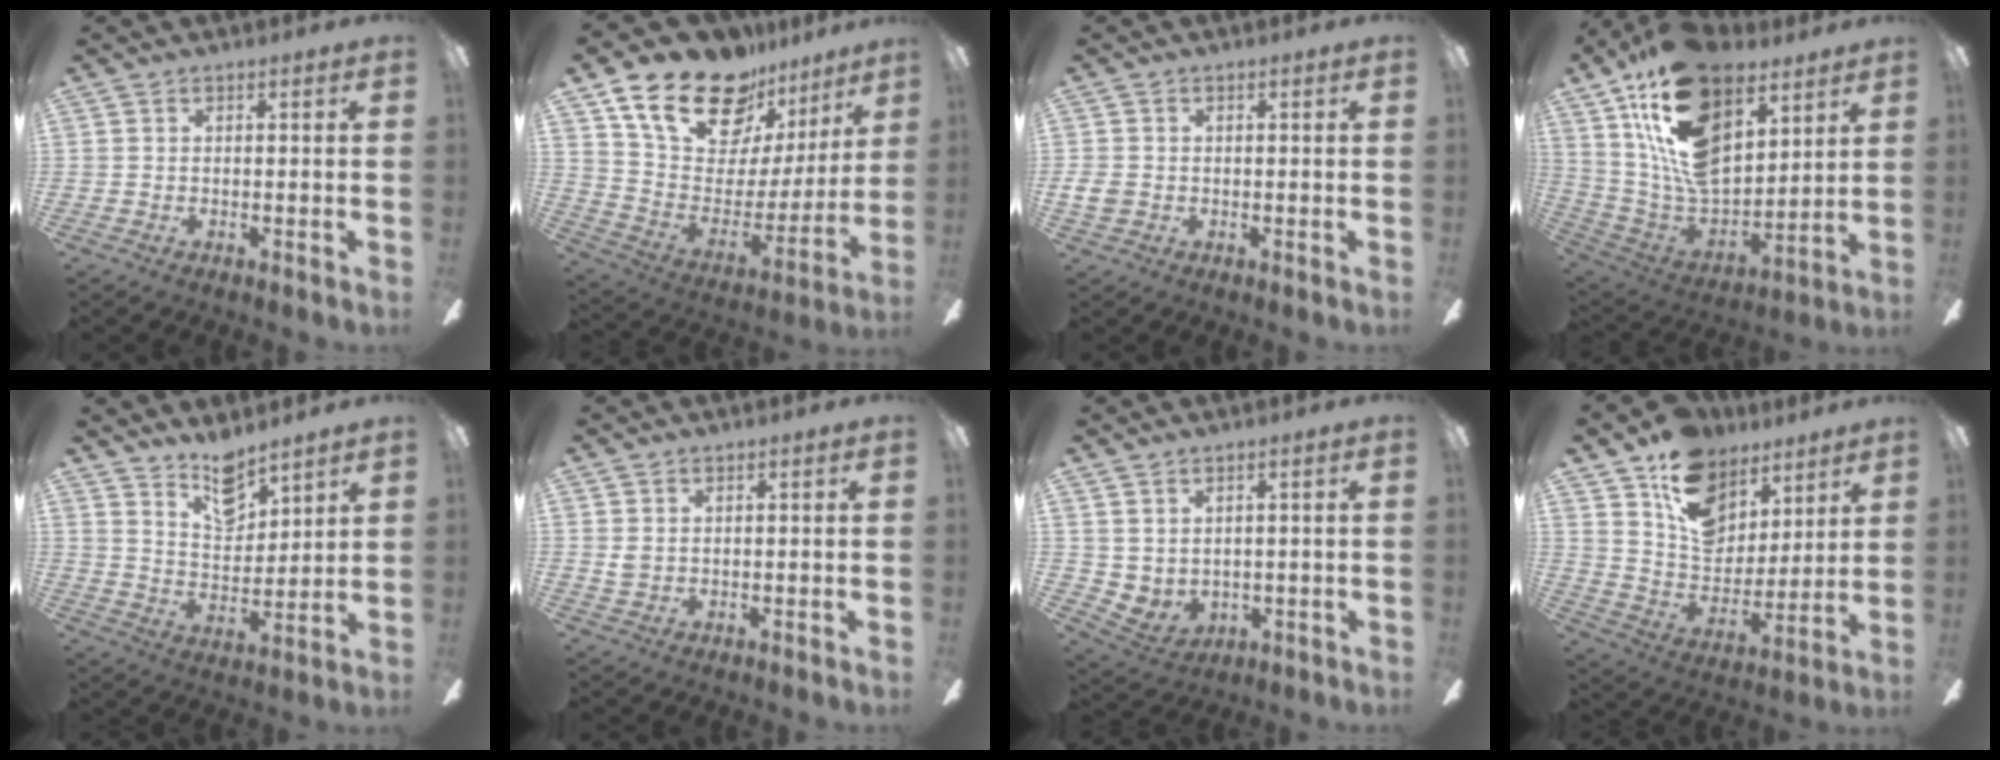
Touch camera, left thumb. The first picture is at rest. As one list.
[{"total": 23.2, "force": [15.8, 12.3, 11.7], "torque": [-0.200, -0.094, 0.290]}, {"total": 3.3, "force": [-0.2, 2.7, 1.8], "torque": [-0.044, 0.004, -0.006]}, {"total": 23.1, "force": [12.5, 13.1, 14.5], "torque": [-0.296, -0.066, 0.220]}, {"total": 10.3, "force": [8.5, 4.1, 4.1], "torque": [-0.060, -0.053, 0.153]}, {"total": 1.9, "force": [0.8, 1.4, 1.0], "torque": [-0.021, 0.004, 0.015]}, {"total": 3.6, "force": [2.0, 2.7, 1.4], "torque": [-0.042, -0.013, 0.038]}, {"total": 16.6, "force": [10.6, 10.6, 7.2], "torque": [-0.129, -0.057, 0.200]}]